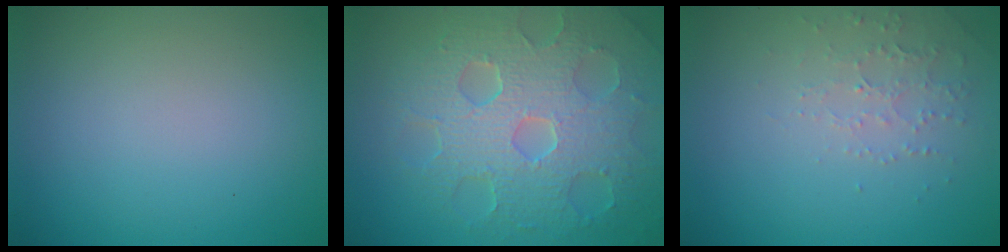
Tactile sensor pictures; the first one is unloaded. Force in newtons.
{"total": 8.7, "press": 6.0, "slide": 6.2}
{"total": 1.9, "press": 1.8, "slide": 0.6}